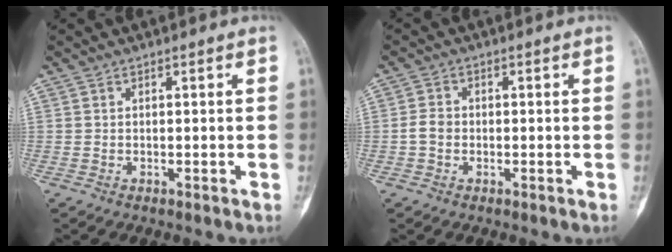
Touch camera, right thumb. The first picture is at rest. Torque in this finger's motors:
{"motor_torque": [0.26, 0.03, 0.53, -0.20, 0.21]}